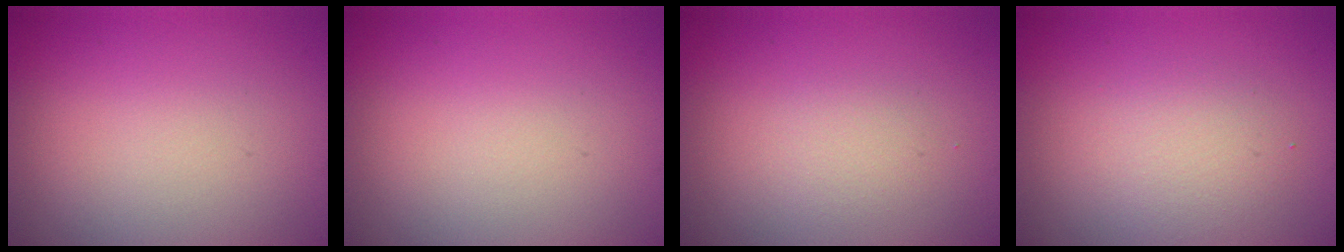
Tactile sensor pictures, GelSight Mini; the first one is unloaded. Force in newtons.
{"total": 0.0}
{"total": 1.2, "press": 1.2, "slide": 0.1}
{"total": 2.5, "press": 2.5, "slide": 0.2}